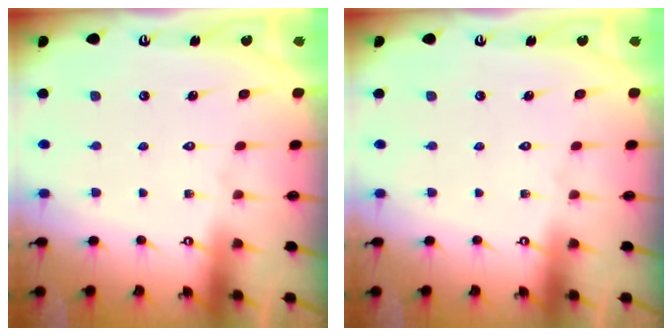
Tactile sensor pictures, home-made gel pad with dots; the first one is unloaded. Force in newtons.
{"total": 0.0}